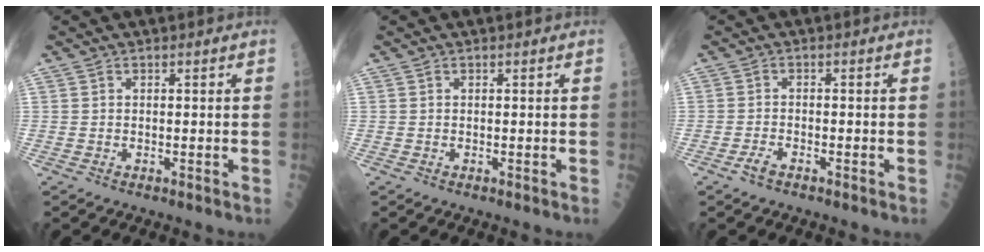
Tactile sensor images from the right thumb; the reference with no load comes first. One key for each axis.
{"total": 0.0}
{"total": 1.9, "fx": -1.3, "fy": 0.6, "fz": 1.2, "tx": -0.024, "ty": 0.010, "tz": -0.026}